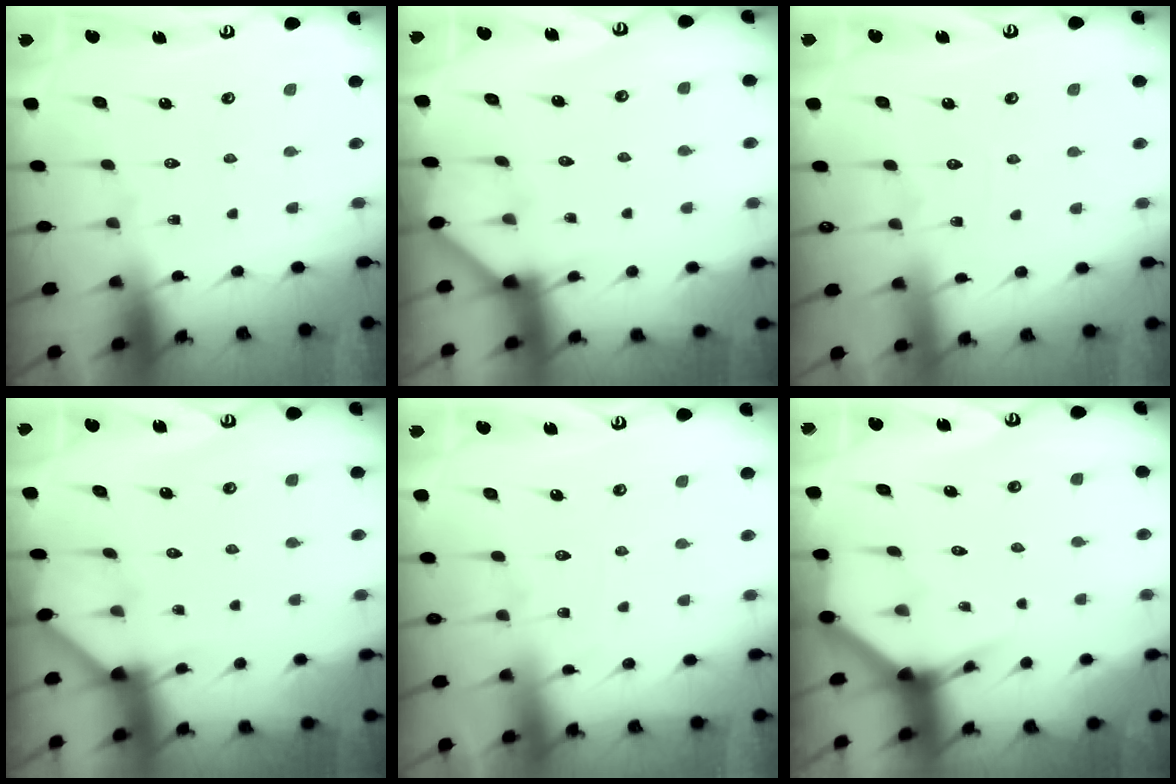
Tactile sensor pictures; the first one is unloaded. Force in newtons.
{"total": 2.6, "press": 2.6, "slide": 0.2}
{"total": 3.1, "press": 3.1, "slide": 0.4}
{"total": 2.6, "press": 2.6, "slide": 0.2}
{"total": 4.0, "press": 4.0, "slide": 0.5}
{"total": 3.8, "press": 3.8, "slide": 0.2}